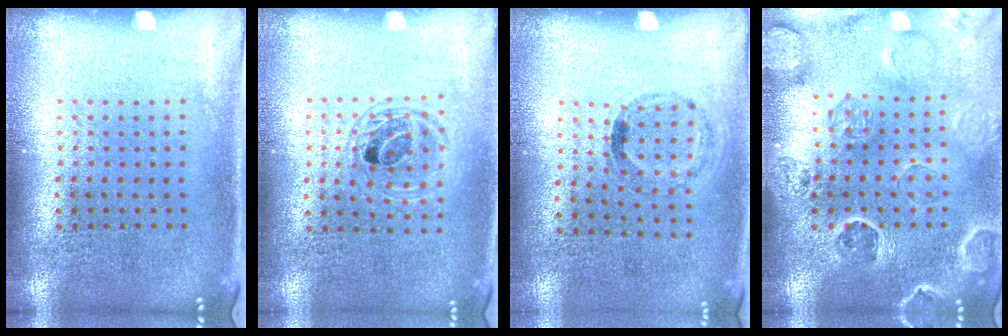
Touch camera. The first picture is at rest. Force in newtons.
{"total": 1.2, "press": 1.1, "slide": 0.5}
{"total": 1.1, "press": 0.7, "slide": 0.9}
{"total": 2.6, "press": 2.5, "slide": 0.8}